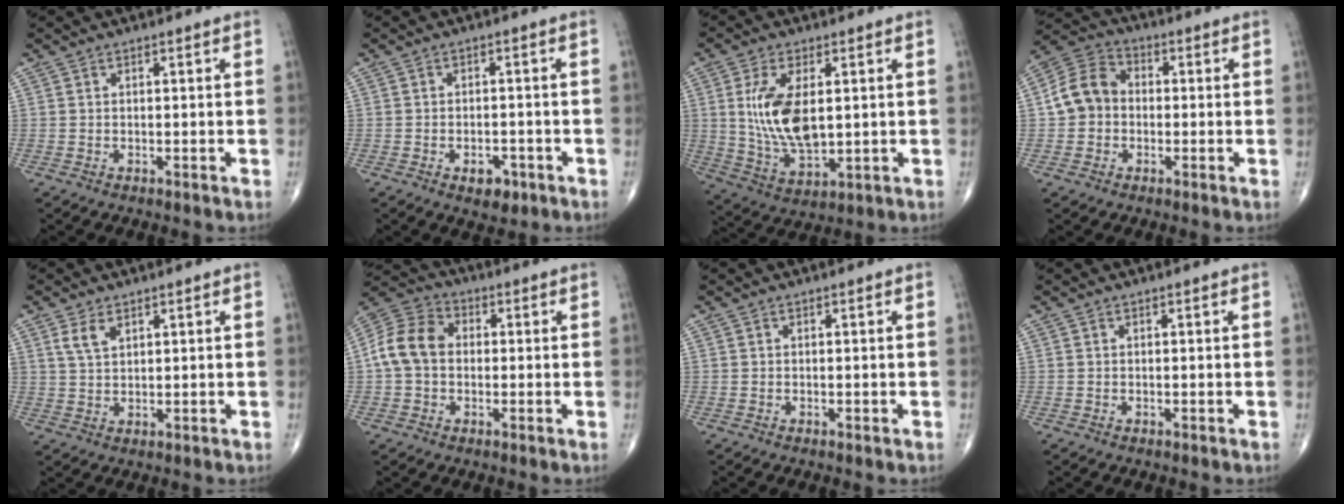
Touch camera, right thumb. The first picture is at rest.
{"total": 4.2, "force": [-2.0, 2.5, 2.7], "torque": [-0.026, 0.009, -0.025]}
{"total": 12.6, "force": [1.9, 6.3, 10.8], "torque": [-0.203, -0.018, 0.046]}
{"total": 8.8, "force": [-0.5, 7.4, 4.8], "torque": [-0.076, 0.030, -0.024]}
{"total": 3.6, "force": [2.0, 1.9, 2.3], "torque": [-0.041, -0.006, 0.045]}
{"total": 10.1, "force": [0.1, 7.8, 6.5], "torque": [-0.119, 0.033, -0.010]}
{"total": 0.0}
{"total": 0.0}